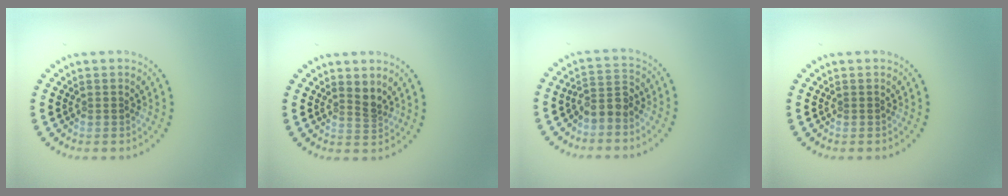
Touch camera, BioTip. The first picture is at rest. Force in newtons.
{"total": 1.7, "press": 1.2, "slide": 1.2}
{"total": 2.3, "press": 1.9, "slide": 1.3}
{"total": 0.0}